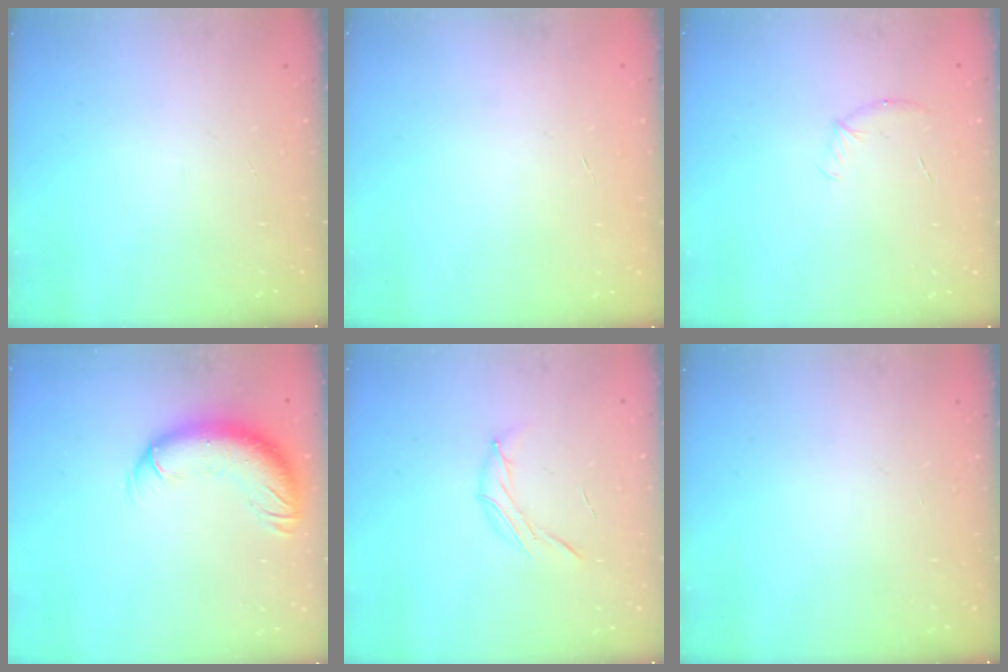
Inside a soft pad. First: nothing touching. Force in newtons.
{"total": 0.0}
{"total": 5.5, "press": 5.3, "slide": 1.4}
{"total": 13.0, "press": 12.6, "slide": 3.4}
{"total": 7.0, "press": 6.9, "slide": 1.4}
{"total": 0.0}